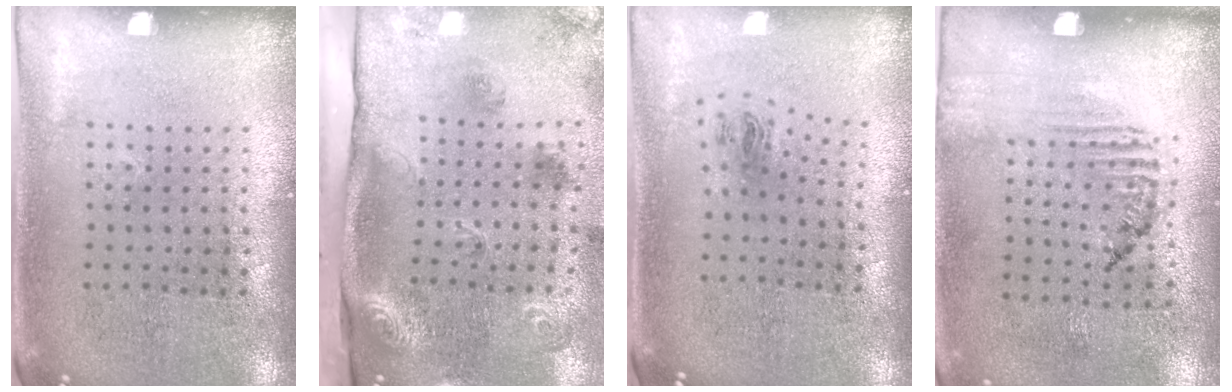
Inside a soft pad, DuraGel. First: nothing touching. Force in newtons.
{"total": 2.7, "press": 1.9, "slide": 1.8}
{"total": 1.0, "press": 0.4, "slide": 0.9}
{"total": 1.6, "press": 1.1, "slide": 1.2}